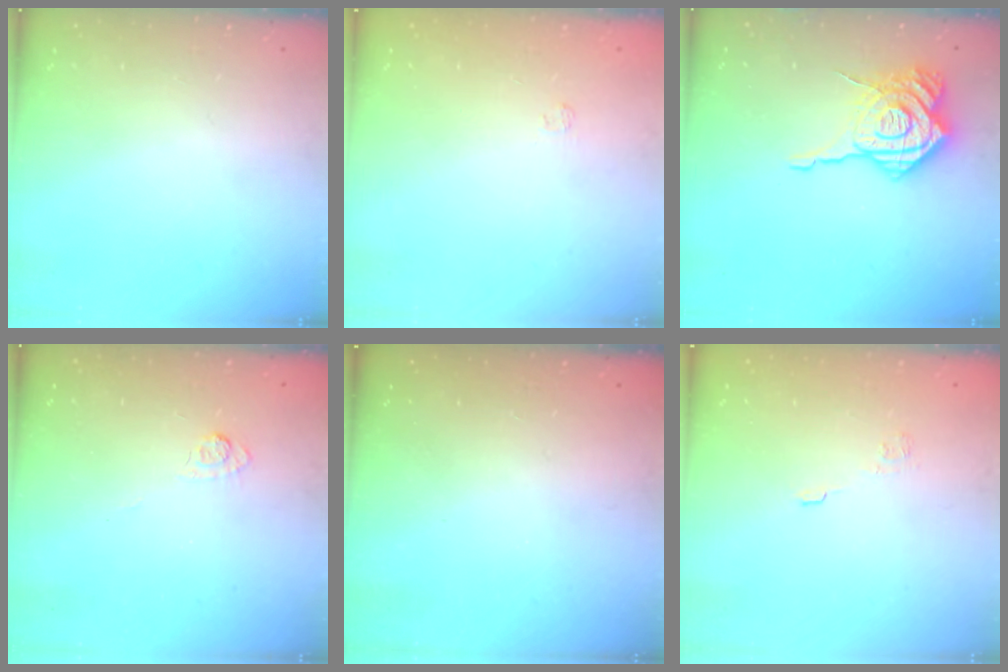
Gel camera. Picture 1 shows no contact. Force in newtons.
{"total": 1.7, "press": 1.2, "slide": 1.1}
{"total": 19.3, "press": 19.2, "slide": 2.0}
{"total": 3.3, "press": 3.0, "slide": 1.4}
{"total": 2.3, "press": 2.2, "slide": 0.8}
{"total": 6.5, "press": 6.4, "slide": 1.1}